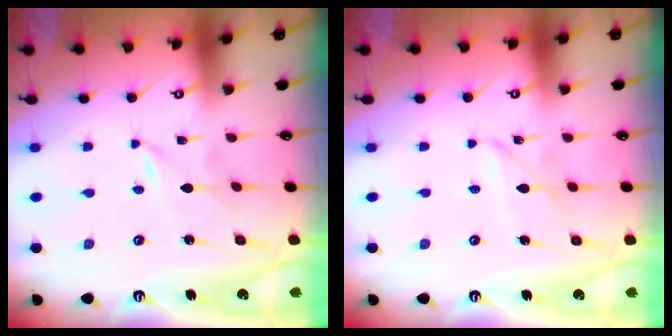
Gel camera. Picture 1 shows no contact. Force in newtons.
{"total": 2.5, "press": 2.5, "slide": 0.2}